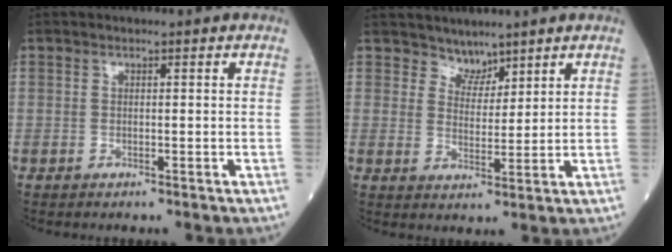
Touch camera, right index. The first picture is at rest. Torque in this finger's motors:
{"motor_torque": [-0.03, 0.02, -0.01, -0.01]}